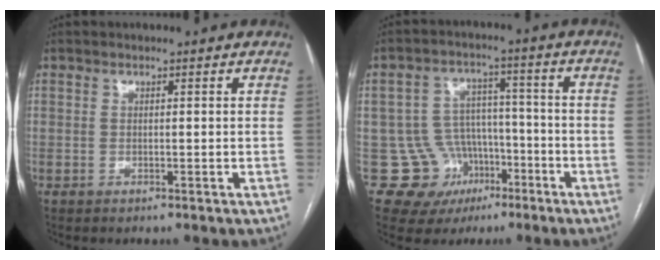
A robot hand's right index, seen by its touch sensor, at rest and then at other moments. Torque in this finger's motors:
{"motor_torque": [-0.10, 0.00, -0.42, -0.18]}